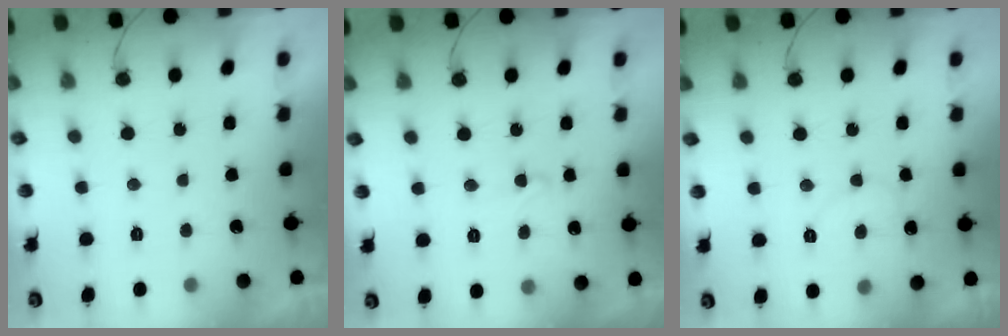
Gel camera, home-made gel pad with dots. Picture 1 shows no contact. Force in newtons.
{"total": 6.0, "press": 5.9, "slide": 0.4}
{"total": 6.9, "press": 6.9, "slide": 0.4}